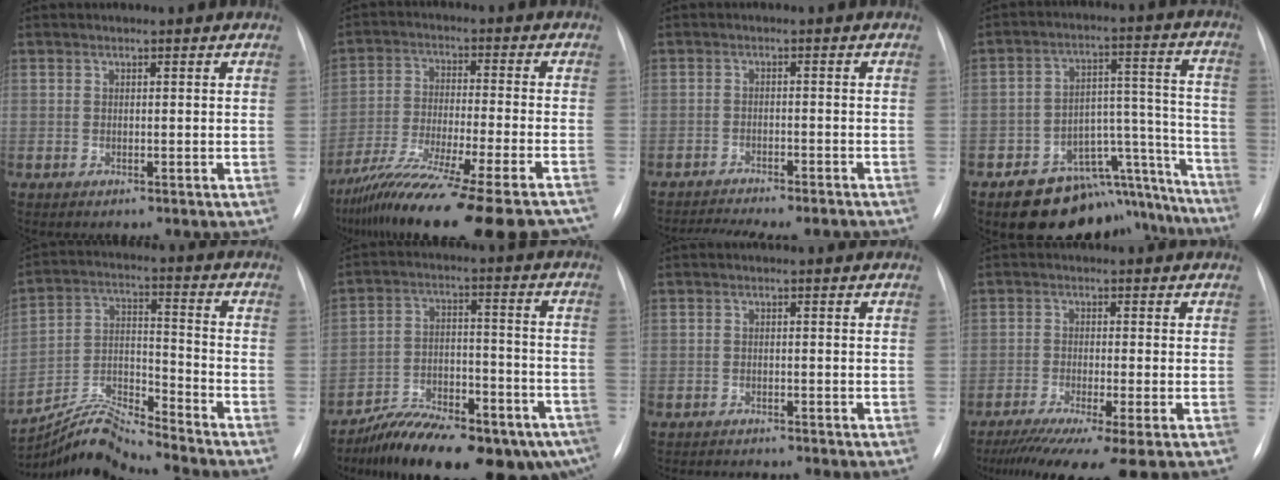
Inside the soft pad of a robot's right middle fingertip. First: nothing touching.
{"total": 25.4, "force": [-21.2, 0.5, 13.9], "torque": [-0.177, -0.063, -0.321]}
{"total": 12.6, "force": [-11.3, 1.9, 5.2], "torque": [-0.085, -0.003, -0.146]}
{"total": 16.7, "force": [-14.3, 7.2, 4.8], "torque": [-0.013, 0.080, -0.191]}
{"total": 8.8, "force": [-8.7, -1.3, 1.0], "torque": [-0.031, 0.022, -0.162]}
{"total": 20.6, "force": [-15.0, 6.9, 12.4], "torque": [-0.143, 0.026, -0.222]}
{"total": 4.0, "force": [-3.9, 0.0, 0.7], "torque": [-0.006, -0.011, -0.058]}
{"total": 10.8, "force": [-7.9, -0.3, 7.5], "torque": [-0.117, -0.032, -0.125]}